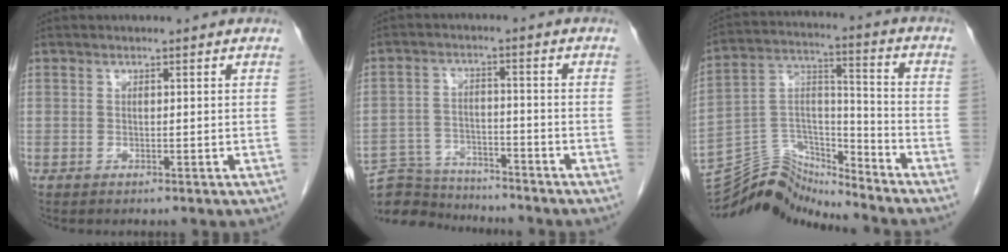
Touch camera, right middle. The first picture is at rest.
{"total": 8.0, "force": [-7.7, 1.9, 0.6], "torque": [-0.011, 0.010, -0.131]}
{"total": 9.7, "force": [-9.7, 0.4, -0.4], "torque": [0.000, 0.058, -0.184]}